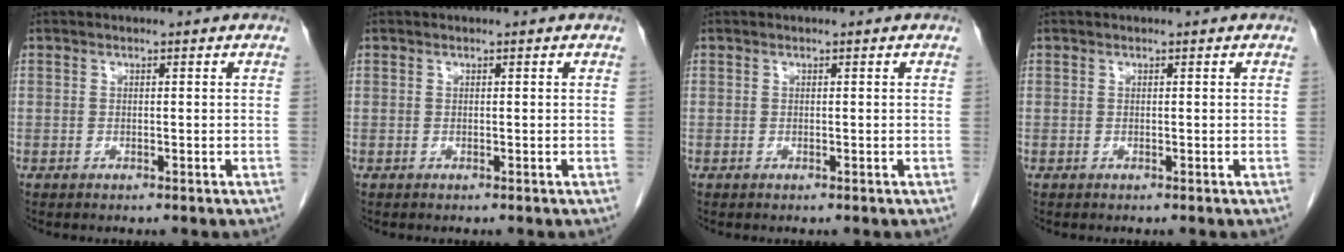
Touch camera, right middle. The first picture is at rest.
{"total": 0.0}
{"total": 0.0}
{"total": 0.0}